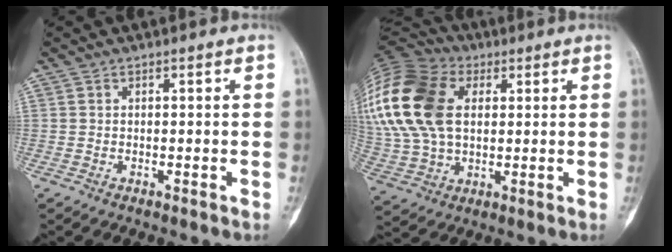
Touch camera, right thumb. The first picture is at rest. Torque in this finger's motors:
{"motor_torque": [-1.10, 2.41, 2.21, 0.34, 0.83]}